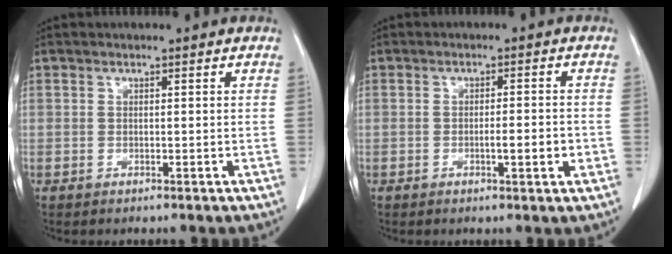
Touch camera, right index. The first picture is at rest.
{"total": 3.5, "force": [-0.9, 0.5, 3.4], "torque": [-0.053, 0.001, -0.010]}